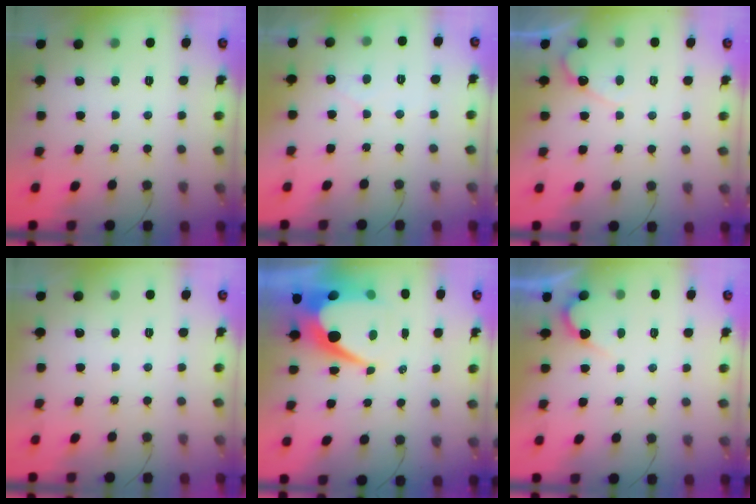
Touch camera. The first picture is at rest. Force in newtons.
{"total": 1.7, "press": 1.7, "slide": 0.0}
{"total": 5.6, "press": 5.6, "slide": 0.3}
{"total": 0.0}
{"total": 11.6, "press": 11.6, "slide": 0.7}
{"total": 3.1, "press": 3.1, "slide": 0.2}